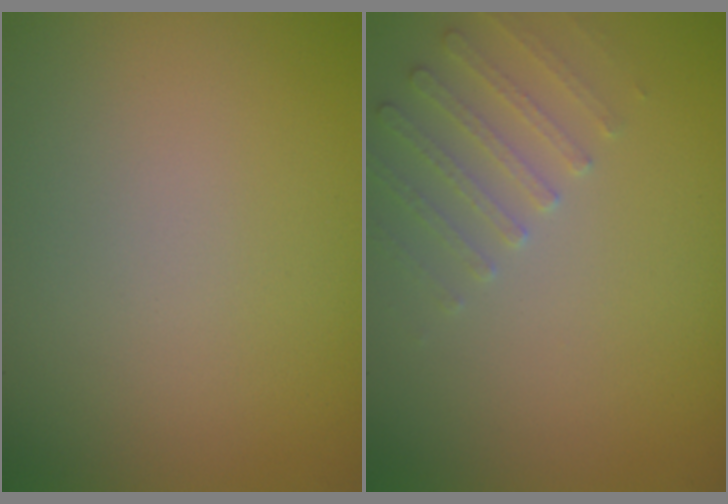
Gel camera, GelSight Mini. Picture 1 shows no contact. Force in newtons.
{"total": 2.3, "press": 2.2, "slide": 0.6}